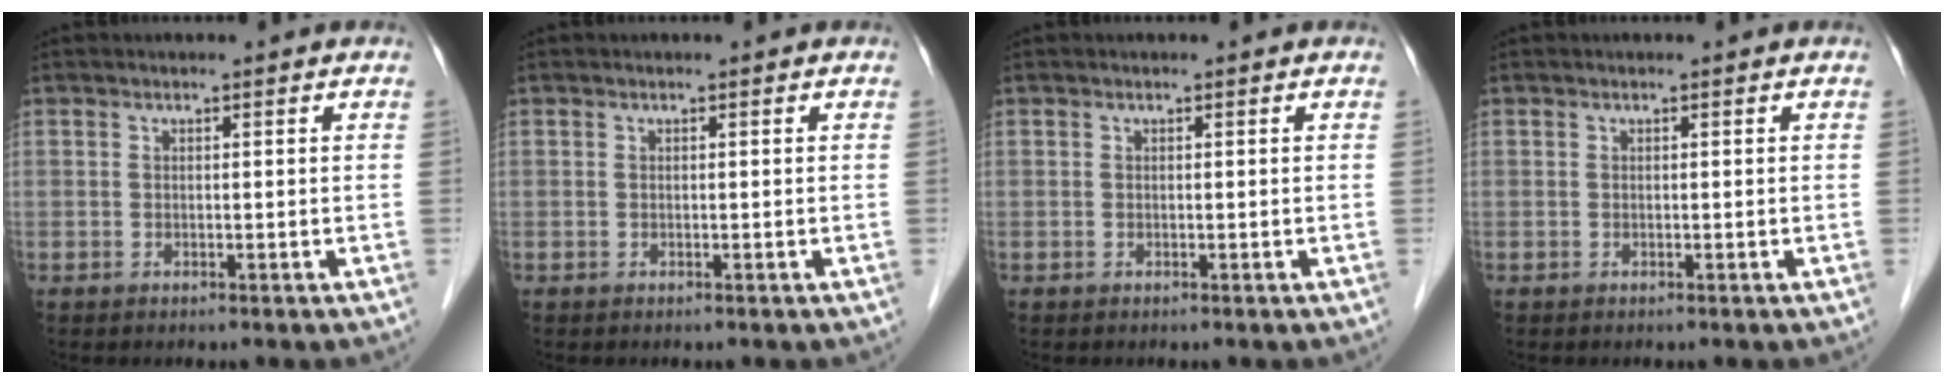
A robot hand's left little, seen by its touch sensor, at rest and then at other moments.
{"total": 0.0}
{"total": 0.0}
{"total": 0.0}